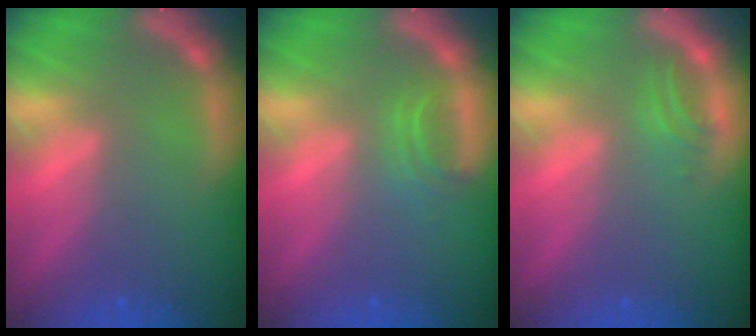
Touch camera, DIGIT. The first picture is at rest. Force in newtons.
{"total": 1.9}
{"total": 1.5}